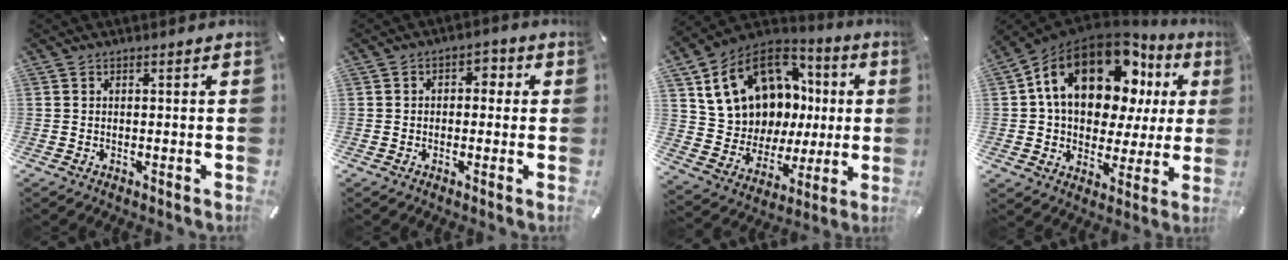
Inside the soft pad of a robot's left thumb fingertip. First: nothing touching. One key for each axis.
{"total": 3.1, "fx": -1.0, "fy": 2.4, "fz": 1.6, "tx": -0.022, "ty": 0.014, "tz": -0.024}
{"total": 18.1, "fx": 7.3, "fy": 14.4, "fz": 8.3, "tx": -0.153, "ty": -0.045, "tz": 0.158}
{"total": 20.8, "fx": 9.4, "fy": 13.3, "fz": 13.0, "tx": -0.231, "ty": -0.052, "tz": 0.155}